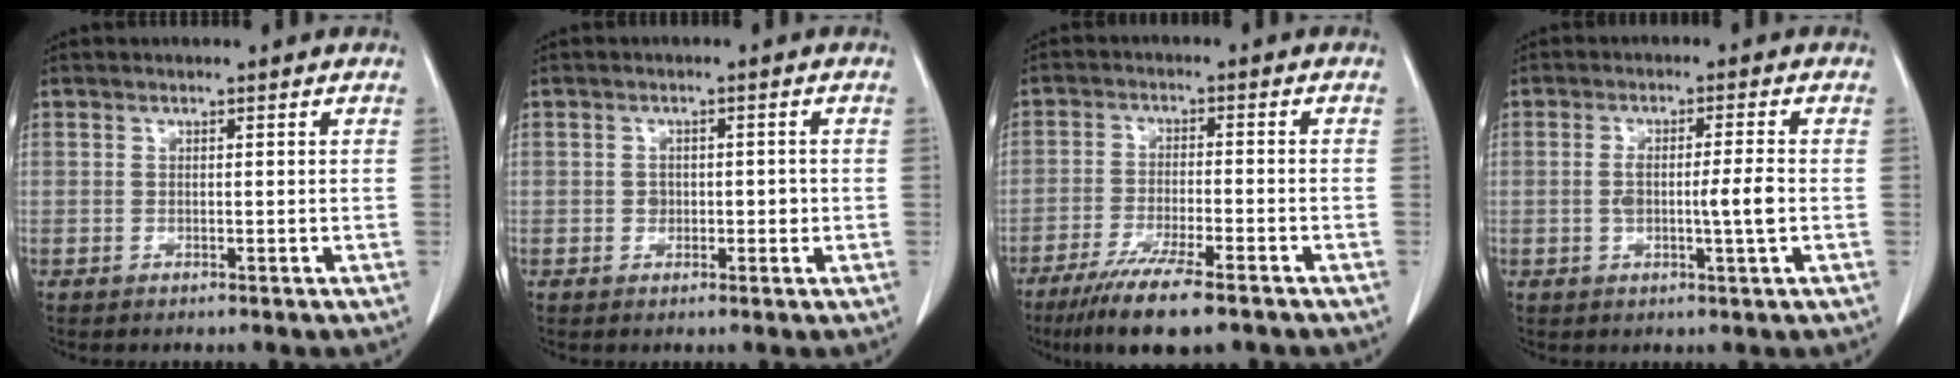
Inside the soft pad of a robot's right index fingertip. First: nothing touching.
{"total": 2.1, "force": [-0.3, 1.6, 1.4], "torque": [-0.017, 0.006, -0.003]}
{"total": 10.8, "force": [-7.8, 1.1, 7.3], "torque": [-0.118, -0.024, -0.124]}
{"total": 5.0, "force": [-0.7, 0.1, 5.0], "torque": [-0.093, 0.001, -0.010]}